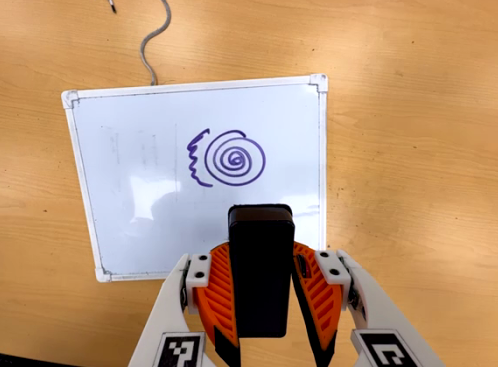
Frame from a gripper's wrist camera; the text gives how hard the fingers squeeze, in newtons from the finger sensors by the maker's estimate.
{"total": 7.8, "left": 5.9, "right": 9.6}